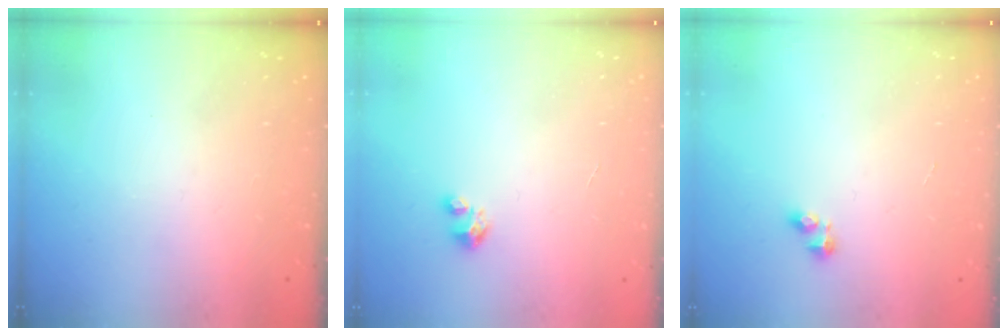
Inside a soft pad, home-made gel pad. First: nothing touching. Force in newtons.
{"total": 1.7, "press": 1.7, "slide": 0.1}
{"total": 2.5, "press": 2.5, "slide": 0.3}